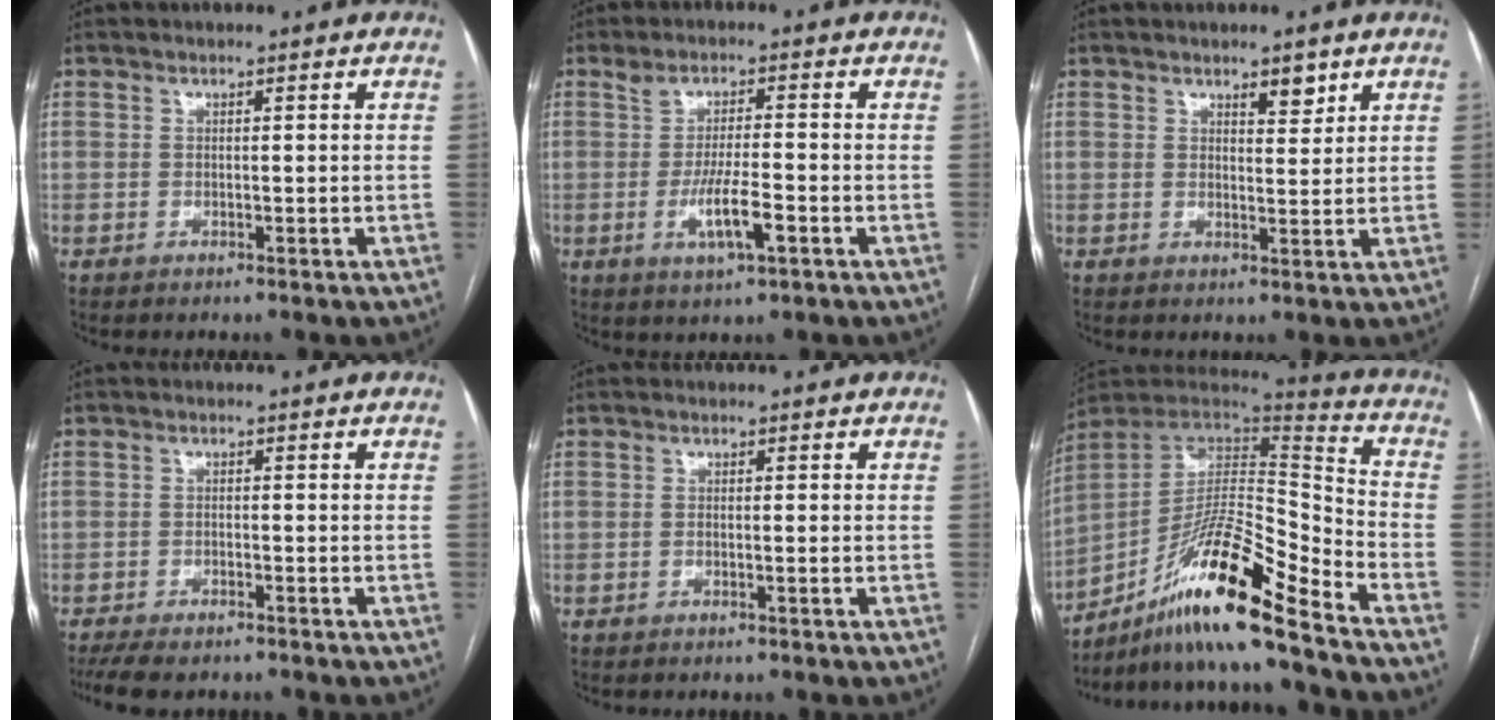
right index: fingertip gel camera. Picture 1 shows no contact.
{"total": 5.9, "force": [-1.9, 0.7, 5.6], "torque": [-0.104, -0.007, -0.029]}
{"total": 2.8, "force": [1.9, 1.0, 1.8], "torque": [-0.025, -0.004, 0.032]}
{"total": 7.3, "force": [-6.1, 2.1, 3.4], "torque": [-0.050, -0.005, -0.092]}
{"total": 0.6, "force": [-0.2, 0.0, 0.6], "torque": [-0.008, 0.002, 0.000]}
{"total": 18.7, "force": [-13.1, 0.5, 13.4], "torque": [-0.264, 0.002, -0.235]}